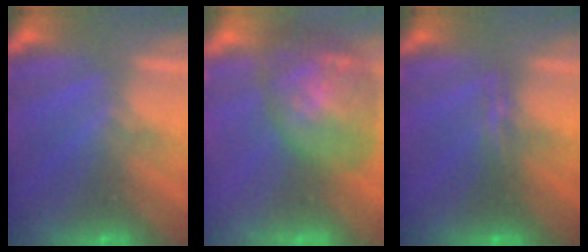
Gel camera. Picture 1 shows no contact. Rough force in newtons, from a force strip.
{"total": 7.0}
{"total": 2.2}